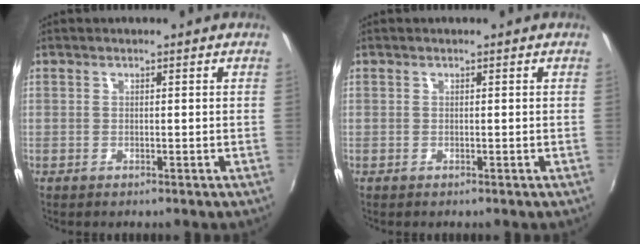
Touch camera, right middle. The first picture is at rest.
{"total": 0.0}